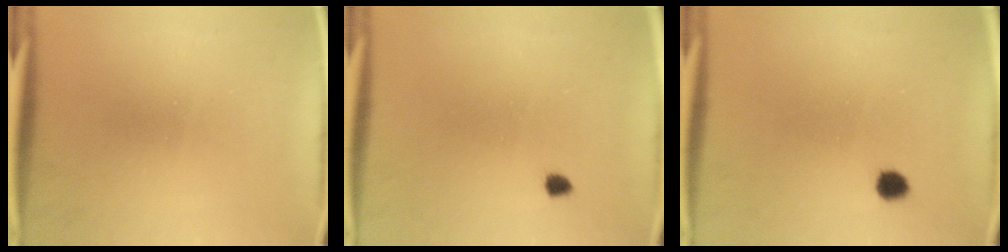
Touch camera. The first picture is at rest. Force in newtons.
{"total": 1.2}
{"total": 2.5}